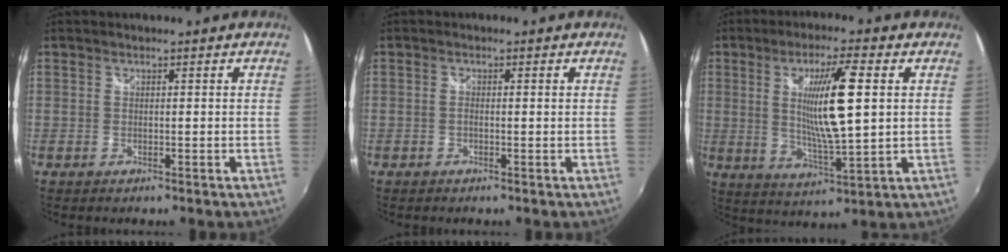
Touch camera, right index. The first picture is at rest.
{"total": 0.7, "force": [-0.1, 0.0, 0.7], "torque": [-0.010, 0.002, -0.004]}
{"total": 11.9, "force": [2.3, 1.1, 11.7], "torque": [-0.206, -0.009, 0.043]}